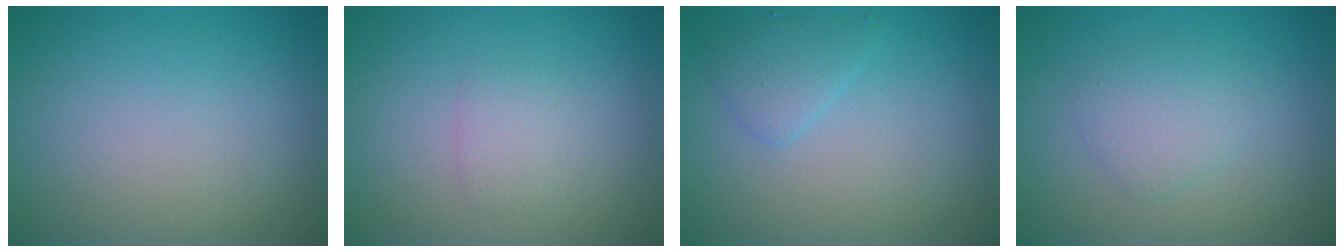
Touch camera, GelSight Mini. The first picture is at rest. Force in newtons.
{"total": 1.4, "press": 1.4, "slide": 0.0}
{"total": 1.7, "press": 1.7, "slide": 0.0}
{"total": 2.2, "press": 2.2, "slide": 0.0}